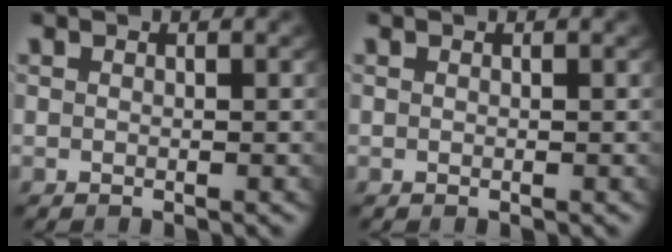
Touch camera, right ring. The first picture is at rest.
{"total": 0.0}